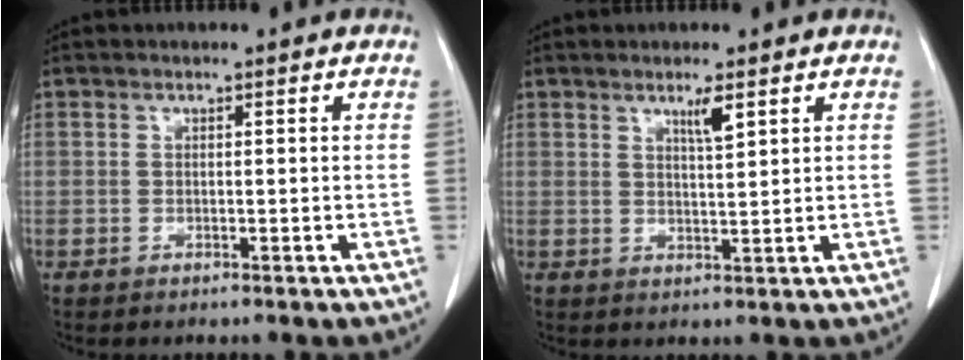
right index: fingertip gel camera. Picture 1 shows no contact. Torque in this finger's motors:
{"motor_torque": [0.15, 0.04, 0.03, 0.02]}